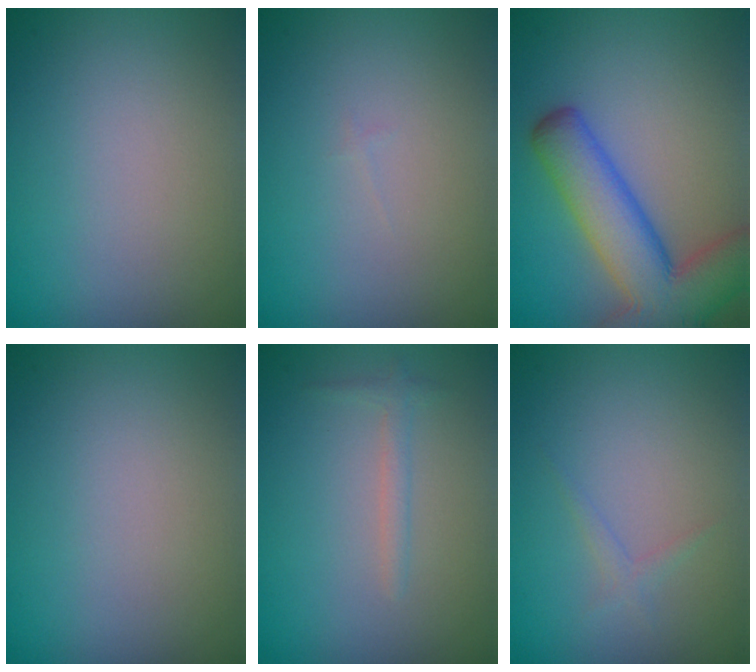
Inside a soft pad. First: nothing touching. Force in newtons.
{"total": 0.0}
{"total": 9.2, "press": 9.2, "slide": 0.4}
{"total": 0.0}
{"total": 1.1, "press": 1.1, "slide": 0.1}
{"total": 0.8, "press": 0.8, "slide": 0.0}